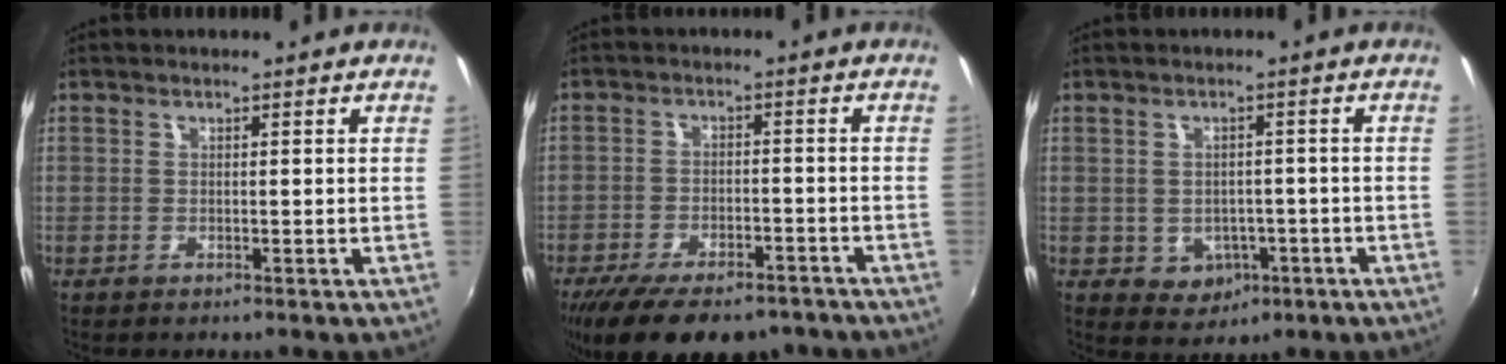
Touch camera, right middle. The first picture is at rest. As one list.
[{"total": 18.5, "force": [-13.9, 7.3, 9.8], "torque": [-0.199, -0.035, -0.200]}, {"total": 5.6, "force": [-1.9, 4.9, 2.0], "torque": [-0.053, 0.008, -0.007]}]